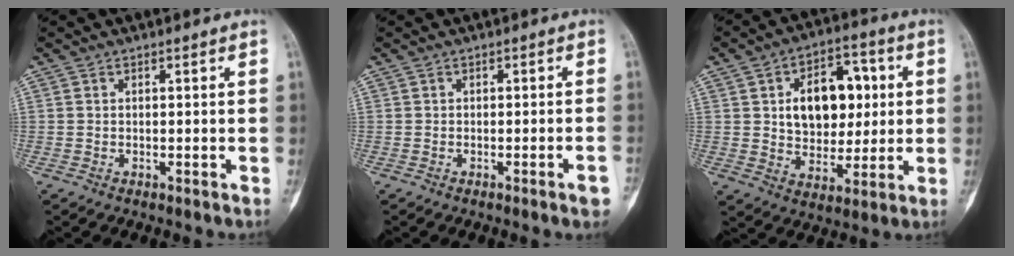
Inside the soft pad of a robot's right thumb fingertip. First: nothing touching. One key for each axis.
{"total": 2.7, "fx": -1.3, "fy": 0.2, "fz": 2.3, "tx": -0.033, "ty": 0.007, "tz": -0.017}
{"total": 15.2, "fx": 2.8, "fy": 10.2, "fz": 10.9, "tx": -0.114, "ty": 0.006, "tz": 0.046}